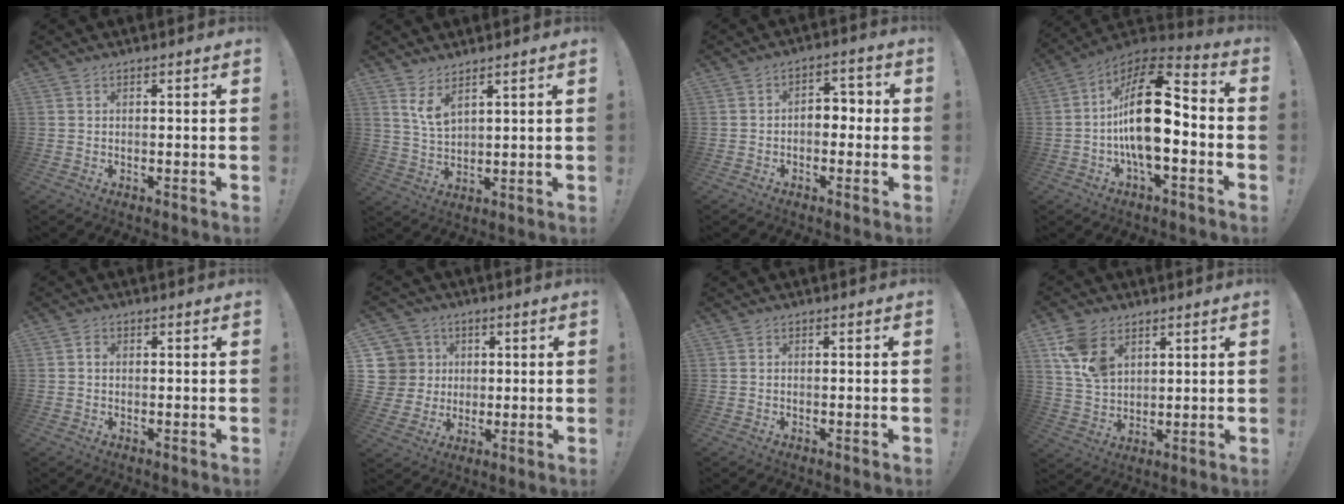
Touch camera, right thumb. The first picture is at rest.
{"total": 6.1, "force": [4.4, 2.2, 3.7], "torque": [-0.076, -0.025, 0.081]}
{"total": 5.7, "force": [-0.5, 4.1, 4.0], "torque": [-0.051, 0.010, -0.013]}
{"total": 21.3, "force": [-1.0, 9.4, 19.0], "torque": [-0.335, 0.011, -0.016]}
{"total": 1.5, "force": [0.1, 1.3, 0.8], "torque": [-0.016, 0.005, 0.001]}
{"total": 8.9, "force": [2.3, 8.4, 2.0], "torque": [-0.040, -0.010, 0.052]}
{"total": 0.0}
{"total": 11.2, "force": [6.0, 7.6, 5.7], "torque": [-0.103, -0.016, 0.121]}